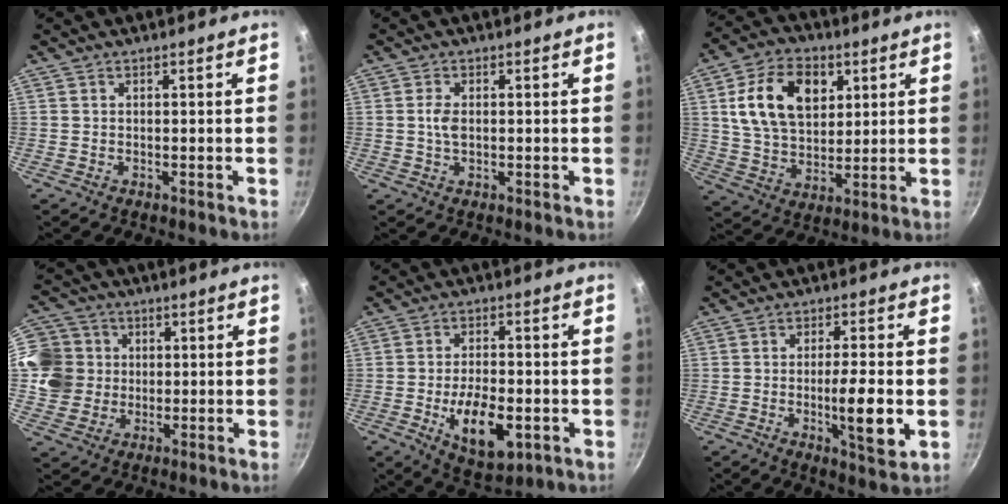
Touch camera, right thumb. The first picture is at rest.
{"total": 2.8, "force": [0.2, 1.6, 2.3], "torque": [-0.042, 0.002, 0.002]}
{"total": 16.1, "force": [5.0, 10.8, 10.9], "torque": [-0.166, -0.005, 0.085]}
{"total": 11.4, "force": [1.7, 10.6, 3.7], "torque": [-0.042, 0.008, 0.026]}
{"total": 12.2, "force": [-3.3, 6.2, 10.0], "torque": [-0.142, 0.005, -0.042]}
{"total": 9.3, "force": [-1.7, 1.8, 8.9], "torque": [-0.145, -0.002, -0.026]}